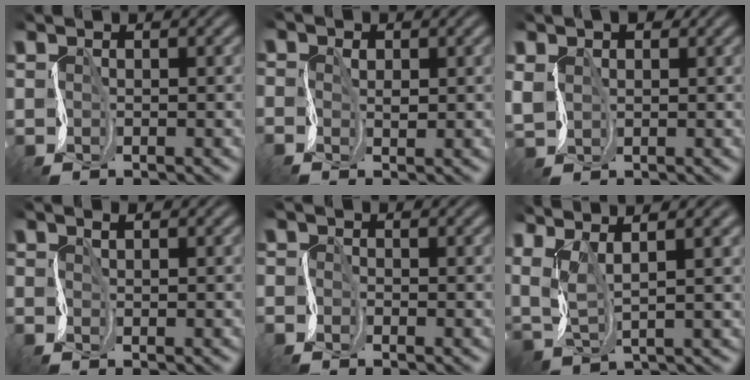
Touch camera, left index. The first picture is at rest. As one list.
[{"total": 0.9, "force": [-0.6, 0.5, 0.5], "torque": [-0.015, -0.001, -0.012]}, {"total": 2.6, "force": [0.8, 2.0, 1.3], "torque": [-0.038, 0.007, 0.012]}, {"total": 0.8, "force": [-0.6, -0.3, 0.4], "torque": [-0.015, 0.001, -0.013]}, {"total": 1.8, "force": [-1.8, 0.1, -0.1], "torque": [-0.005, -0.006, -0.037]}, {"total": 9.0, "force": [4.1, 2.9, 7.4], "torque": [-0.159, 0.021, 0.065]}]